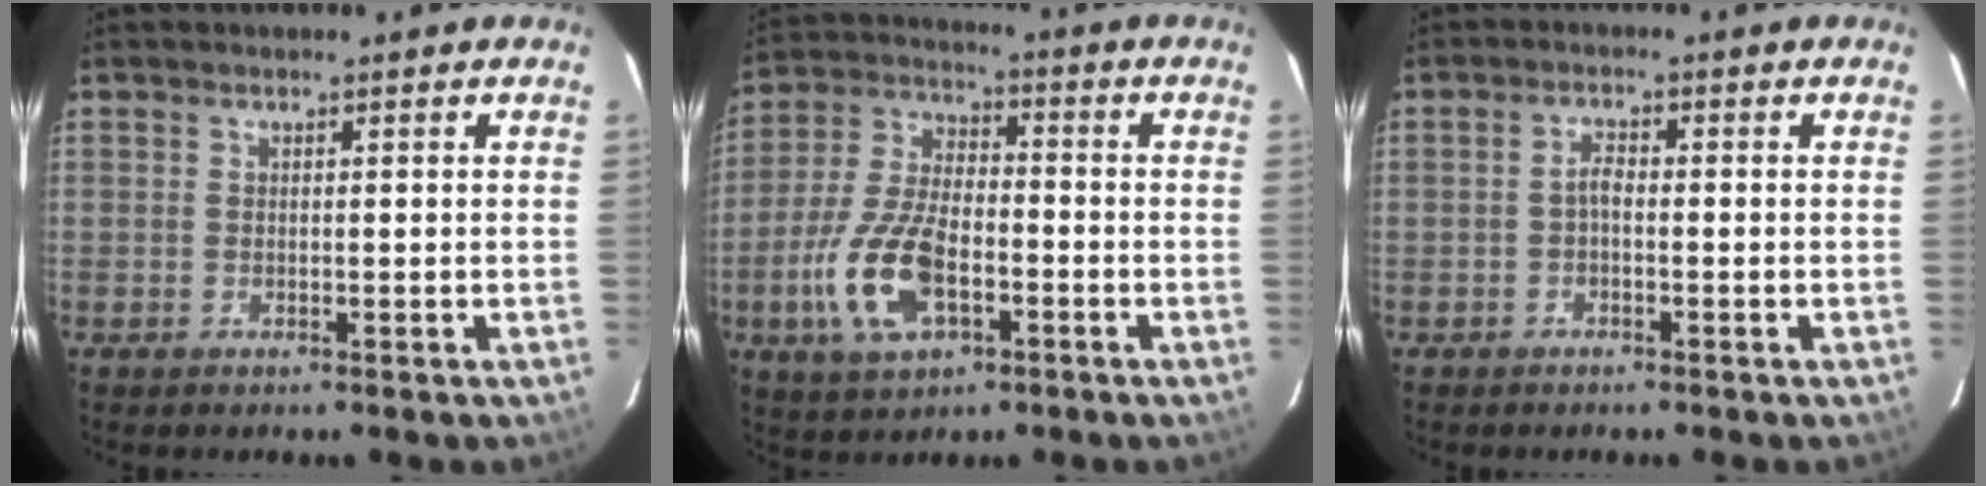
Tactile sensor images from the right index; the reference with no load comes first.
{"total": 14.0, "force": [-5.1, 6.9, 11.1], "torque": [-0.246, -0.003, -0.092]}
{"total": 1.6, "force": [-0.7, 0.6, 1.2], "torque": [-0.025, 0.006, -0.015]}